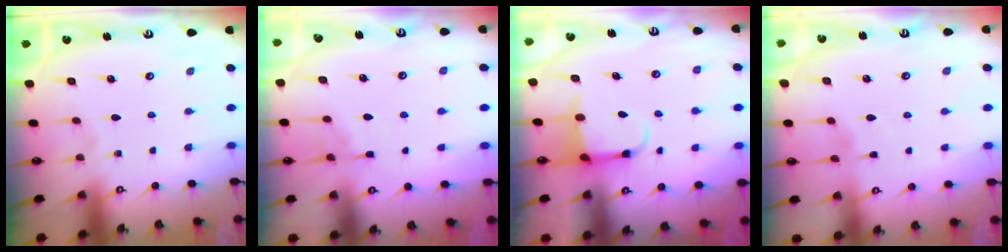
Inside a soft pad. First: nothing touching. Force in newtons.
{"total": 5.1, "press": 5.0, "slide": 0.6}
{"total": 3.7, "press": 3.6, "slide": 0.9}
{"total": 1.6, "press": 1.5, "slide": 0.4}